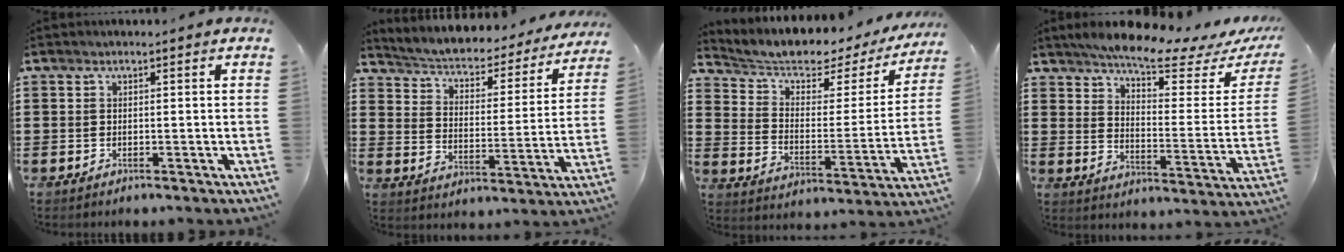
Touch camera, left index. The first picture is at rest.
{"total": 2.7, "force": [2.4, 0.8, 0.8], "torque": [-0.035, -0.025, 0.027]}
{"total": 4.4, "force": [3.6, 1.7, 1.9], "torque": [-0.060, -0.035, 0.054]}
{"total": 7.8, "force": [6.6, 0.4, 4.1], "torque": [-0.085, -0.047, 0.107]}